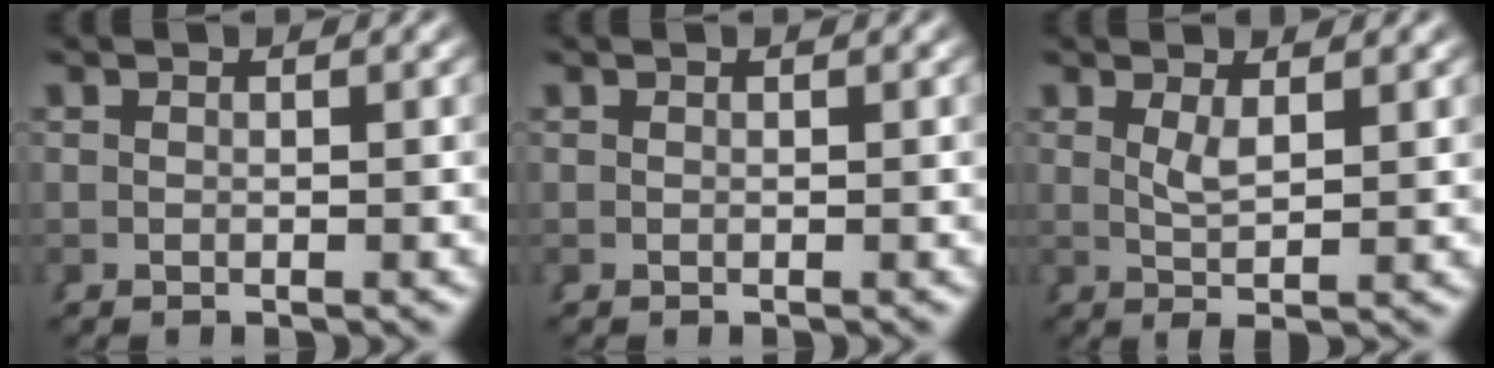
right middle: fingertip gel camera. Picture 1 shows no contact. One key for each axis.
{"total": 0.0}
{"total": 2.3, "fx": 0.7, "fy": -0.6, "fz": 2.1, "tx": -0.035, "ty": -0.012, "tz": 0.022}